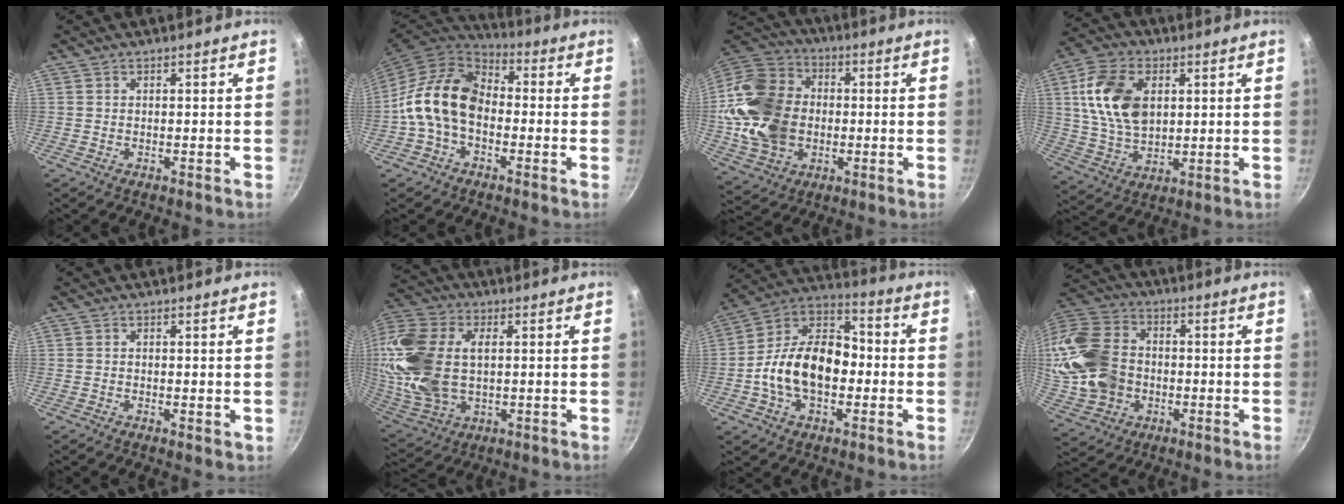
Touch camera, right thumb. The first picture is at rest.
{"total": 14.0, "force": [-1.4, 9.7, 9.9], "torque": [-0.153, 0.035, -0.045]}
{"total": 21.4, "force": [-1.0, 16.7, 13.3], "torque": [-0.240, 0.032, -0.013]}
{"total": 15.0, "force": [3.4, 9.8, 10.8], "torque": [-0.189, -0.005, 0.066]}
{"total": 0.9, "force": [0.1, 0.3, 0.8], "torque": [-0.011, -0.003, -0.001]}
{"total": 24.7, "force": [3.2, 16.2, 18.4], "torque": [-0.418, 0.009, 0.062]}
{"total": 18.1, "force": [-2.7, 11.9, 13.4], "torque": [-0.201, 0.046, -0.065]}
{"total": 20.9, "force": [-1.3, 16.3, 13.0], "torque": [-0.270, 0.033, -0.020]}